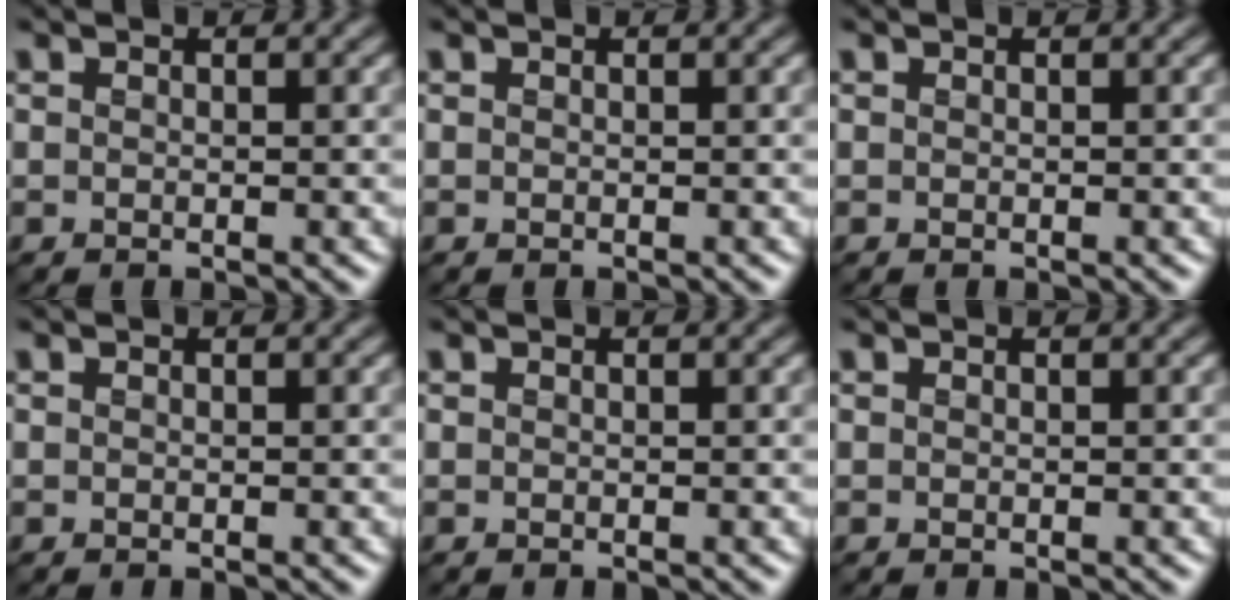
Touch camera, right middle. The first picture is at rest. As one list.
[{"total": 0.0}, {"total": 0.0}, {"total": 0.0}, {"total": 0.0}, {"total": 0.0}]